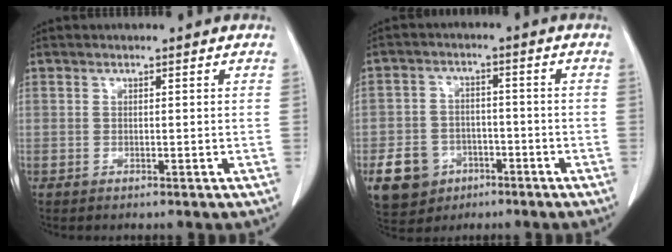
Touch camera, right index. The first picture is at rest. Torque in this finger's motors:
{"motor_torque": [0.19, -0.11, -0.29, -0.21]}